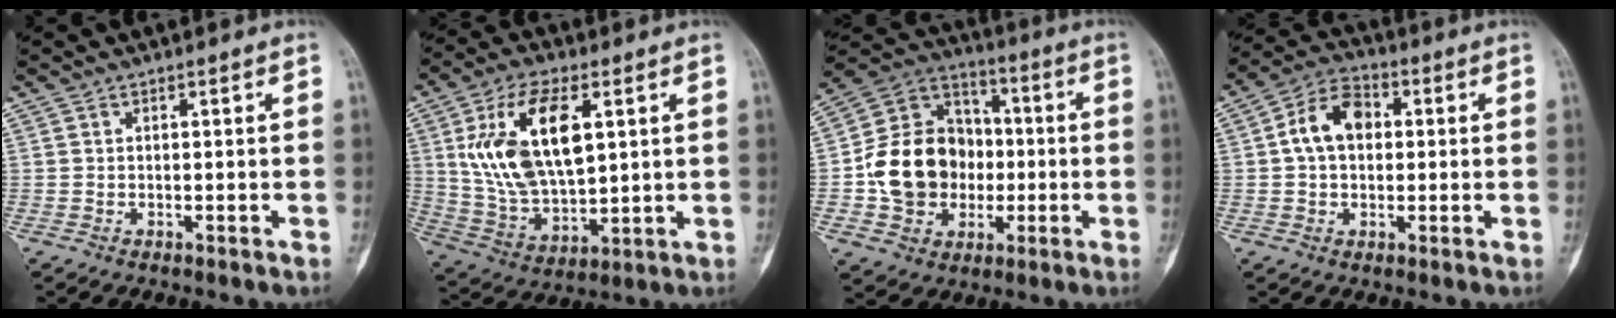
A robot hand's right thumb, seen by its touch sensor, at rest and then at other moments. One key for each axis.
{"total": 18.4, "fx": 5.1, "fy": 9.2, "fz": 15.1, "tx": -0.274, "ty": -0.013, "tz": 0.103}
{"total": 17.9, "fx": -1.8, "fy": 14.9, "fz": 9.8, "tx": -0.136, "ty": 0.034, "tz": -0.028}
{"total": 9.4, "fx": 1.2, "fy": 6.5, "fz": 6.7, "tx": -0.104, "ty": 0.022, "tz": 0.014}